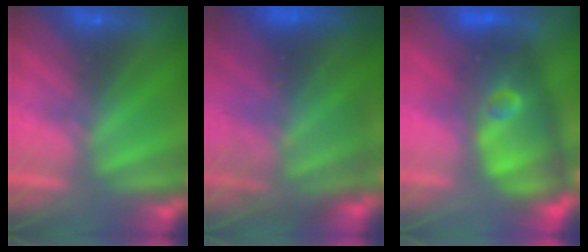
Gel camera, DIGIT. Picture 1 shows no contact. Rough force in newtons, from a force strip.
{"total": 7.4}
{"total": 9.5}